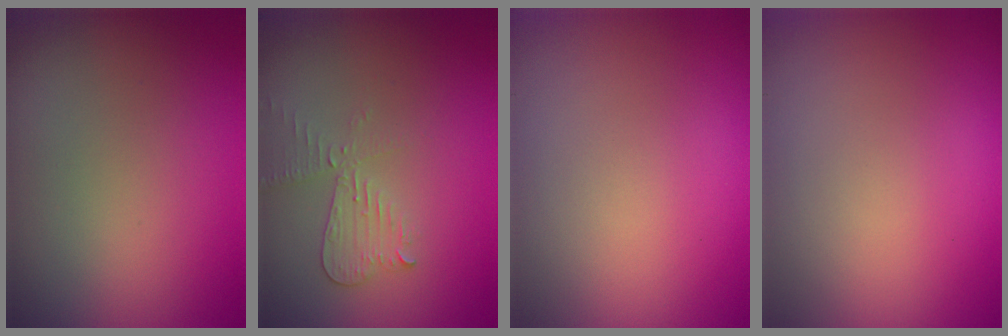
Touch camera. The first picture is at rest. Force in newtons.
{"total": 2.4, "press": 2.4, "slide": 0.5}
{"total": 0.0}
{"total": 0.0}